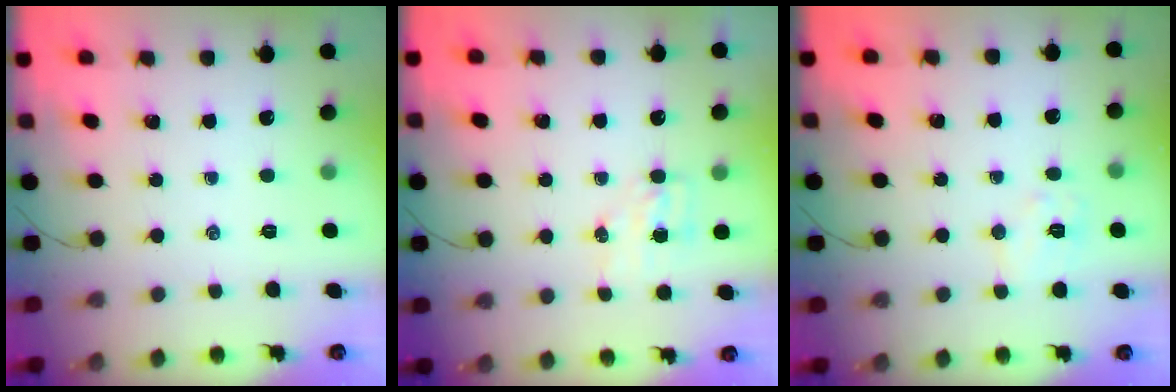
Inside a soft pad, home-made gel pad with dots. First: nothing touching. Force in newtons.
{"total": 4.3, "press": 4.3, "slide": 0.5}
{"total": 6.7, "press": 6.6, "slide": 0.9}